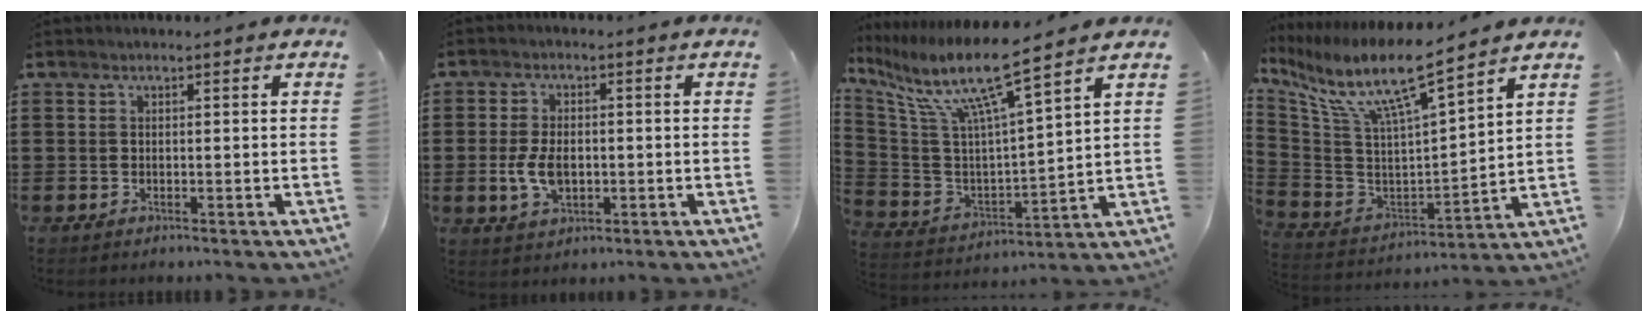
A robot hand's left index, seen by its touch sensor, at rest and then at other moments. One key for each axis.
{"total": 5.6, "fx": -0.8, "fy": 3.2, "fz": 4.5, "tx": -0.101, "ty": -0.001, "tz": -0.019}
{"total": 11.8, "fx": 8.4, "fy": 0.7, "fz": 8.3, "tx": -0.190, "ty": -0.055, "tz": 0.135}
{"total": 10.8, "fx": 7.4, "fy": 0.9, "fz": 7.9, "tx": -0.185, "ty": -0.057, "tz": 0.118}